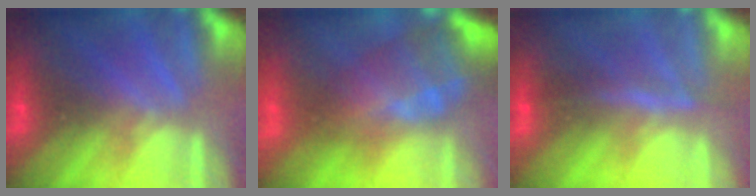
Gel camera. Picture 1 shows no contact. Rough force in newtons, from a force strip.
{"total": 7.5}
{"total": 4.5}